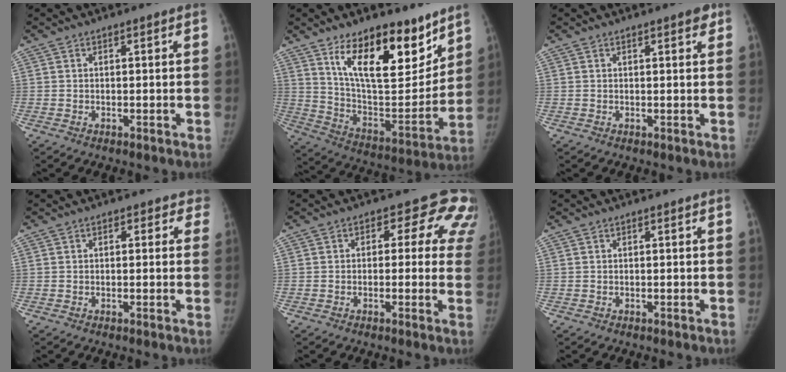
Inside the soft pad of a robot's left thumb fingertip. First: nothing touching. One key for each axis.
{"total": 21.2, "fx": 13.3, "fy": 9.1, "fz": 13.8, "tx": -0.164, "ty": -0.088, "tz": 0.230}
{"total": 2.2, "fx": 1.3, "fy": 0.6, "fz": 1.6, "tx": -0.015, "ty": -0.004, "tz": 0.015}
{"total": 3.3, "fx": 1.7, "fy": 2.2, "fz": 1.6, "tx": 0.023, "ty": 0.000, "tz": 0.009}
{"total": 9.8, "fx": 3.6, "fy": 6.3, "fz": 6.5, "tx": -0.014, "ty": 0.000, "tz": 0.020}
{"total": 0.0}